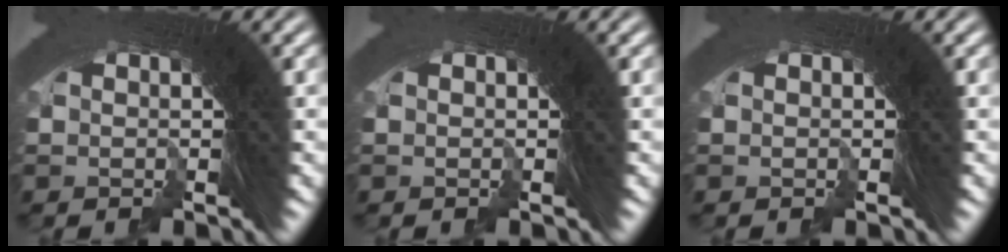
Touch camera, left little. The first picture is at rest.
{"total": 0.0}
{"total": 0.0}